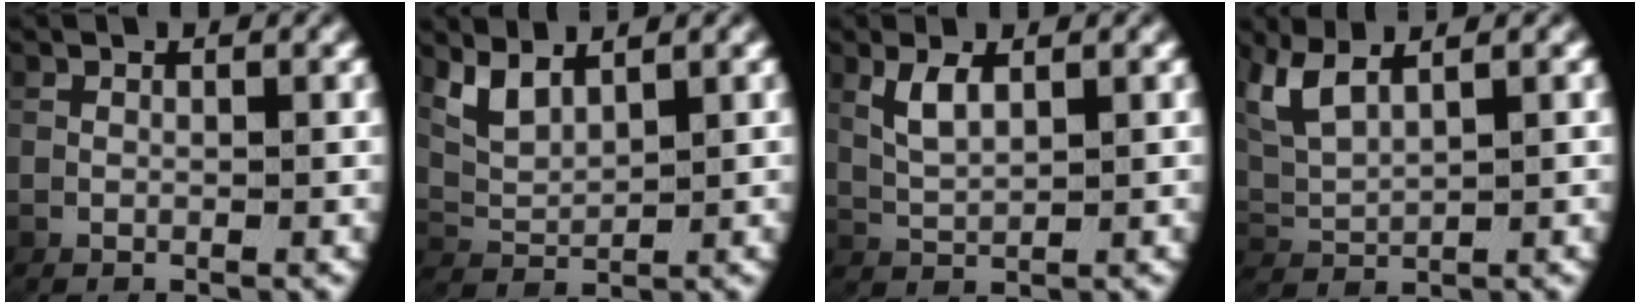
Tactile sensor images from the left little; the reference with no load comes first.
{"total": 3.0, "force": [1.9, 1.4, 1.8], "torque": [-0.052, -0.004, 0.043]}
{"total": 2.0, "force": [1.3, 0.0, 1.6], "torque": [-0.036, 0.000, 0.034]}
{"total": 4.5, "force": [2.2, 2.6, 2.9], "torque": [-0.089, -0.004, 0.050]}